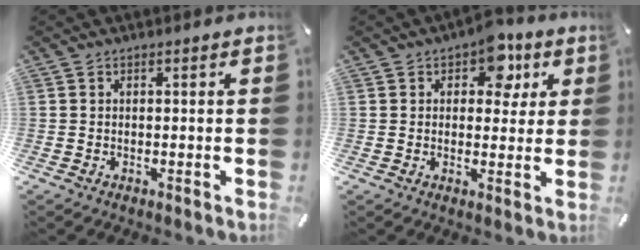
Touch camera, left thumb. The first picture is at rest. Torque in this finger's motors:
{"motor_torque": [1.21, 1.41, 0.41, -0.73, 0.13]}